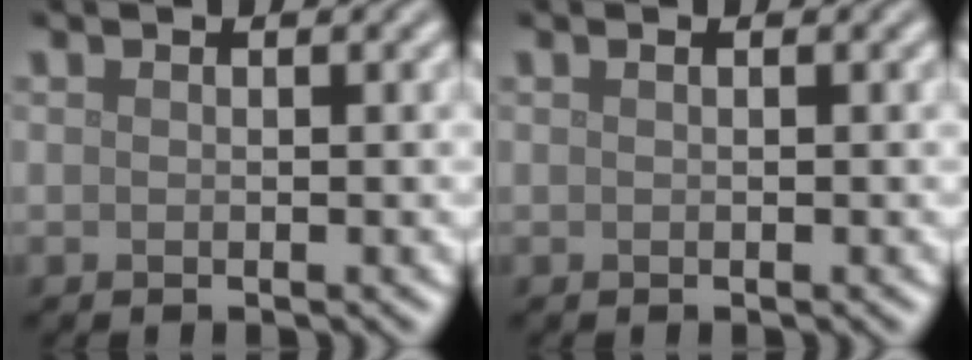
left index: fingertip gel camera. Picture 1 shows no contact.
{"total": 0.0}